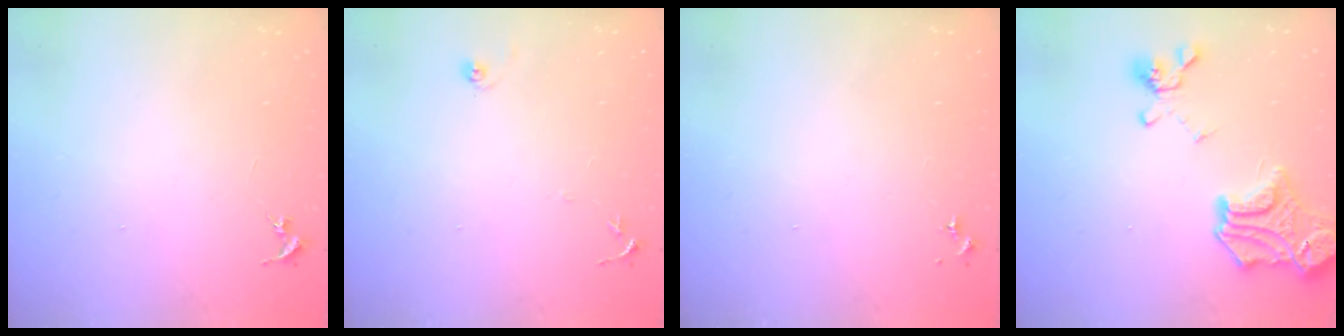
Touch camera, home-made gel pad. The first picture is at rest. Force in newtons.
{"total": 6.0, "press": 5.9, "slide": 0.6}
{"total": 0.0}
{"total": 20.9, "press": 20.7, "slide": 2.1}